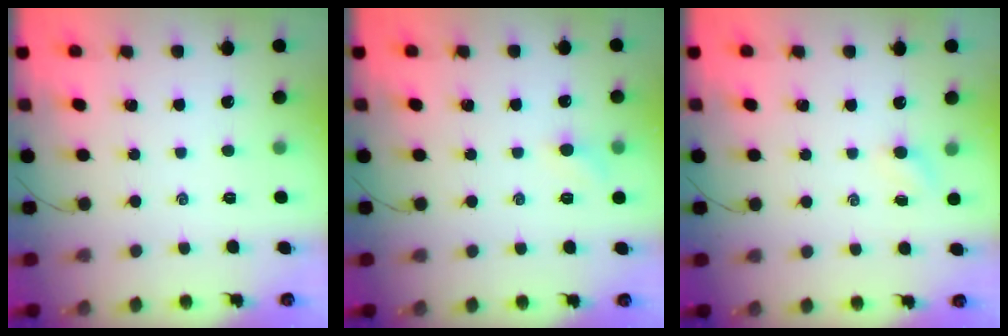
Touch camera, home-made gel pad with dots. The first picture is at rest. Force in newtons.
{"total": 5.1, "press": 4.8, "slide": 1.6}
{"total": 2.7, "press": 2.6, "slide": 0.8}